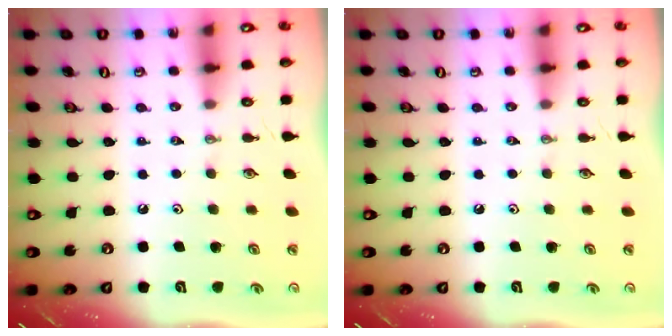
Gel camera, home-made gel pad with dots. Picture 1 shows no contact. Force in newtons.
{"total": 0.0}